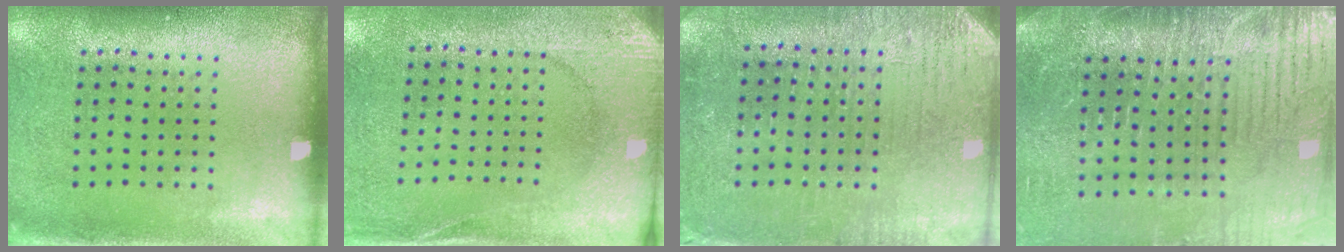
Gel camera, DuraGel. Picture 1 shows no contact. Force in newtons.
{"total": 2.7, "press": 2.3, "slide": 1.3}
{"total": 2.9, "press": 2.8, "slide": 0.7}
{"total": 4.1, "press": 3.9, "slide": 1.4}